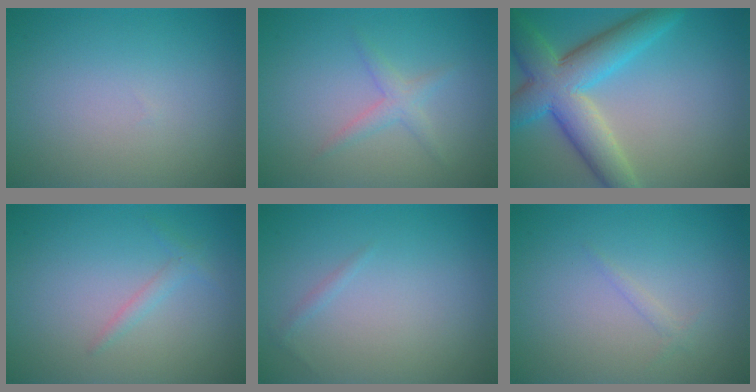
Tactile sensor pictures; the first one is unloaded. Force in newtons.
{"total": 1.6, "press": 1.6, "slide": 0.1}
{"total": 8.2, "press": 8.2, "slide": 0.5}
{"total": 1.1, "press": 1.1, "slide": 0.0}
{"total": 0.5, "press": 0.5, "slide": 0.0}
{"total": 0.6, "press": 0.6, "slide": 0.1}